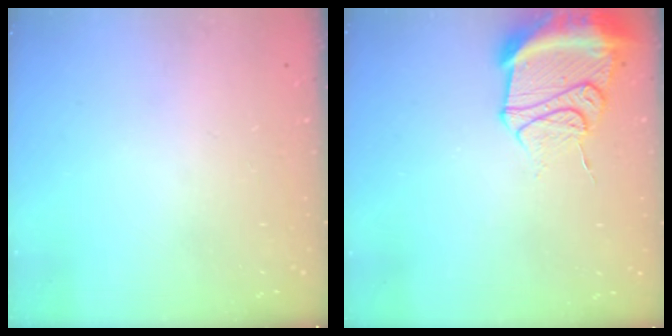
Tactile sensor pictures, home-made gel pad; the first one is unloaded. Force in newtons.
{"total": 14.5, "press": 14.4, "slide": 1.4}